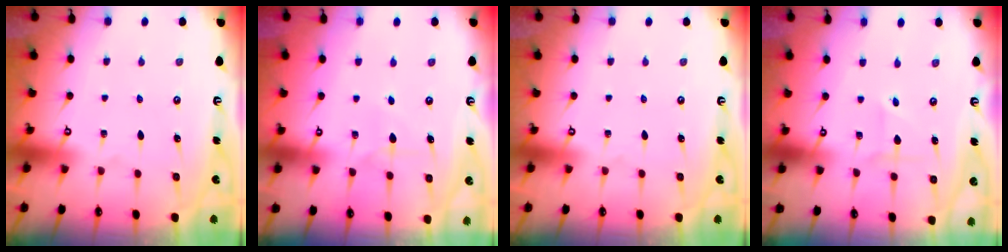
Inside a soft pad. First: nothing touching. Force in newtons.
{"total": 5.5, "press": 5.5, "slide": 0.3}
{"total": 0.0}
{"total": 1.7, "press": 1.5, "slide": 0.9}